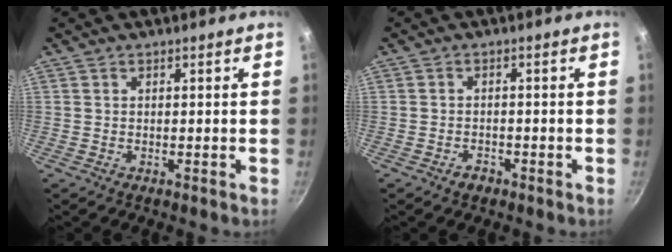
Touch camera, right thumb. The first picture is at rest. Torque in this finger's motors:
{"motor_torque": [-0.41, 0.21, -0.41, 0.04, 0.01]}